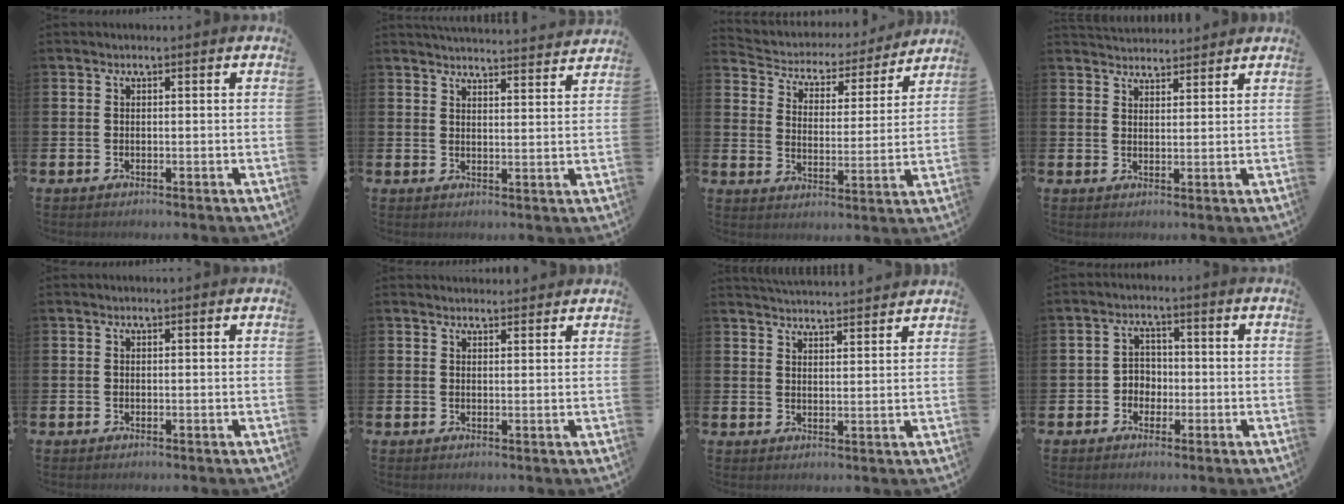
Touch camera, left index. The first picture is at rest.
{"total": 3.8, "force": [3.8, -0.2, 0.2], "torque": [-0.002, -0.033, 0.065]}
{"total": 4.3, "force": [3.9, 1.8, 0.3], "torque": [-0.040, -0.034, 0.060]}
{"total": 3.0, "force": [3.0, 0.6, -0.2], "torque": [-0.002, -0.014, 0.056]}
{"total": 0.0}
{"total": 1.6, "force": [1.6, 0.3, -0.1], "torque": [0.006, -0.005, 0.027]}
{"total": 3.7, "force": [3.7, -0.2, 0.0], "torque": [-0.007, -0.027, 0.066]}
{"total": 2.8, "force": [-1.3, 2.3, 1.0], "torque": [-0.024, 0.009, -0.031]}